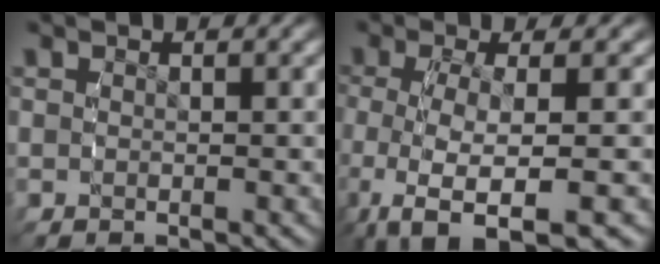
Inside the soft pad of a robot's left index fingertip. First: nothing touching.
{"total": 9.4, "force": [-6.2, 4.2, 5.6], "torque": [-0.154, -0.063, -0.066]}